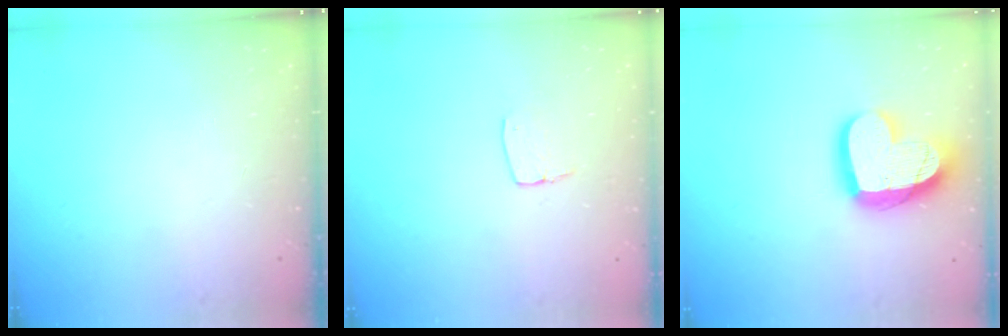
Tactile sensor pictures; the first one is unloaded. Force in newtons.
{"total": 6.0, "press": 6.0, "slide": 0.4}
{"total": 19.1, "press": 19.0, "slide": 2.0}